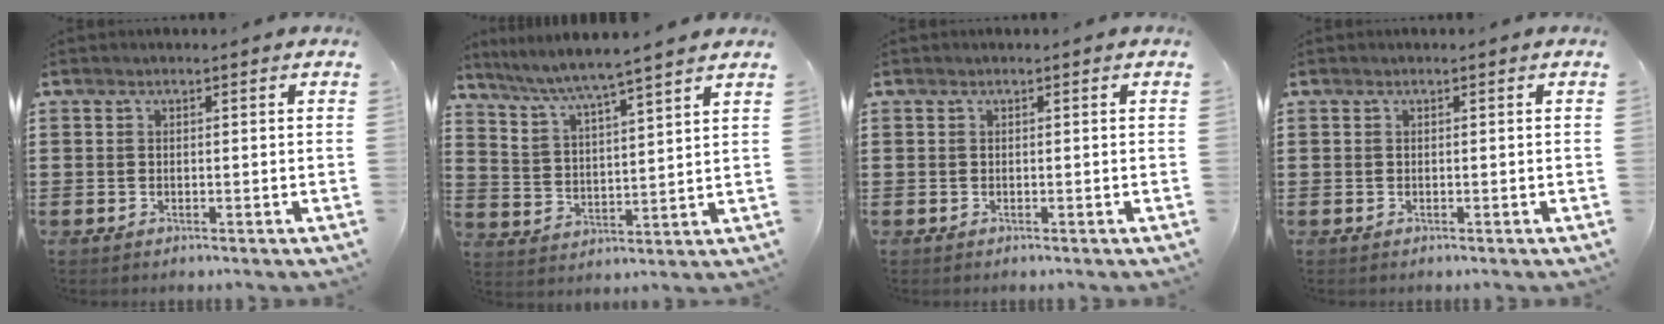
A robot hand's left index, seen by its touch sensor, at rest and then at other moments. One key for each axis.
{"total": 5.3, "fx": 4.9, "fy": -0.7, "fz": 1.9, "tx": -0.060, "ty": -0.035, "tz": 0.081}
{"total": 0.0}
{"total": 0.0}